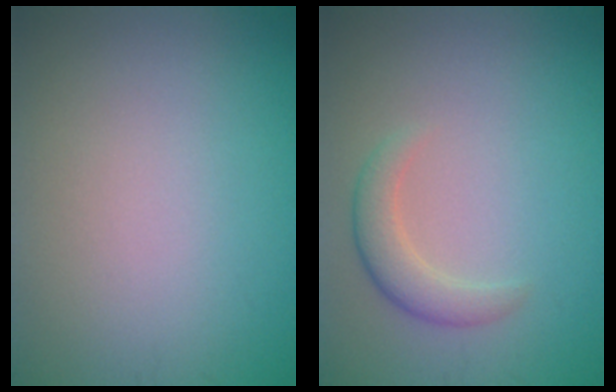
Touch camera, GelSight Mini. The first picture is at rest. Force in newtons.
{"total": 2.5, "press": 2.5, "slide": 0.1}